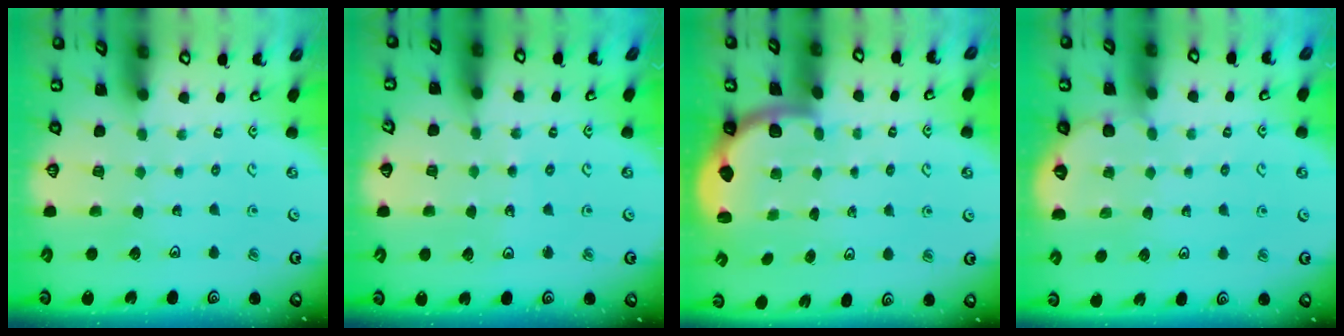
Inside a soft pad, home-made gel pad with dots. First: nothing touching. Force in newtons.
{"total": 4.3, "press": 4.3, "slide": 0.5}
{"total": 2.2, "press": 2.0, "slide": 1.1}
{"total": 3.3, "press": 3.2, "slide": 0.3}